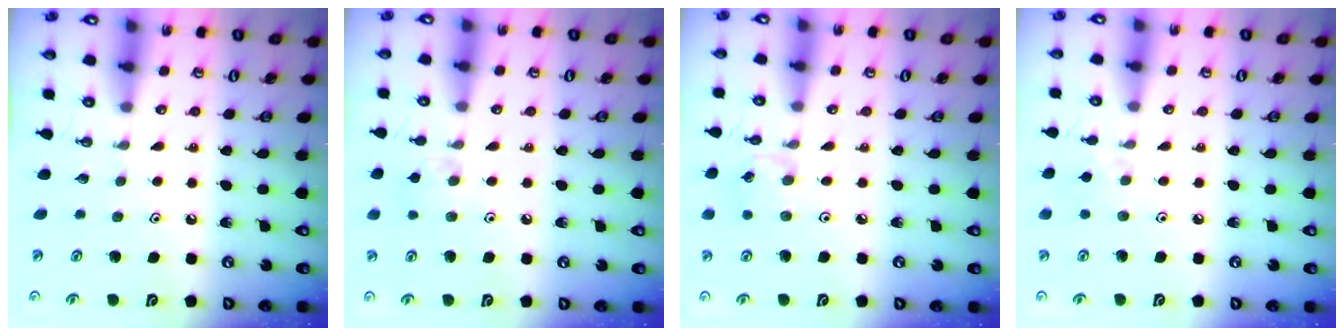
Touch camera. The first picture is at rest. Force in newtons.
{"total": 6.3, "press": 6.3, "slide": 0.8}
{"total": 2.7, "press": 2.7, "slide": 0.1}
{"total": 1.5, "press": 1.4, "slide": 0.4}